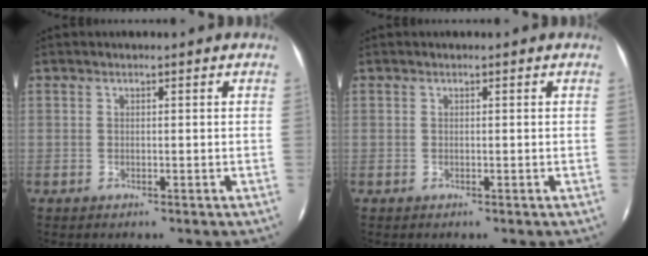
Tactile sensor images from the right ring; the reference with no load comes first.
{"total": 0.0}